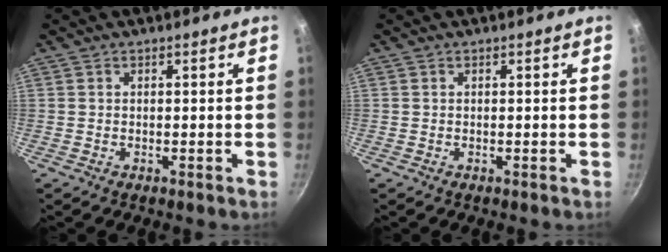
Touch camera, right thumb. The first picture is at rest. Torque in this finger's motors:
{"motor_torque": [-0.01, 0.01, -0.38, -0.38, 0.00]}